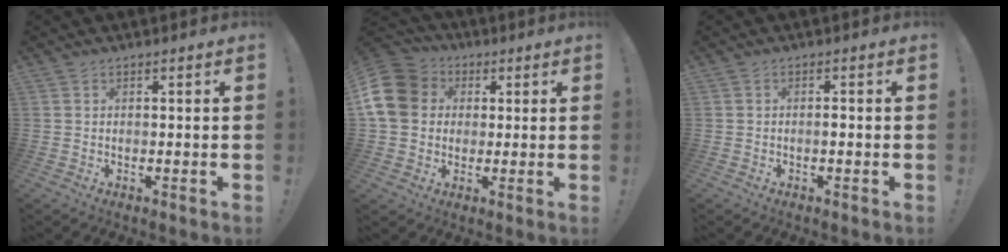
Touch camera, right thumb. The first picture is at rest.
{"total": 14.5, "force": [2.6, 12.3, 7.2], "torque": [-0.130, 0.004, 0.055]}
{"total": 1.1, "force": [-0.5, 0.3, 1.0], "torque": [-0.027, 0.005, -0.008]}